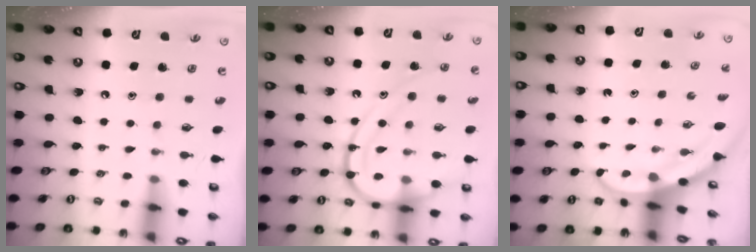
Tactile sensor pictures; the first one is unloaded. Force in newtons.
{"total": 14.1, "press": 14.0, "slide": 1.6}
{"total": 3.5, "press": 3.5, "slide": 0.1}